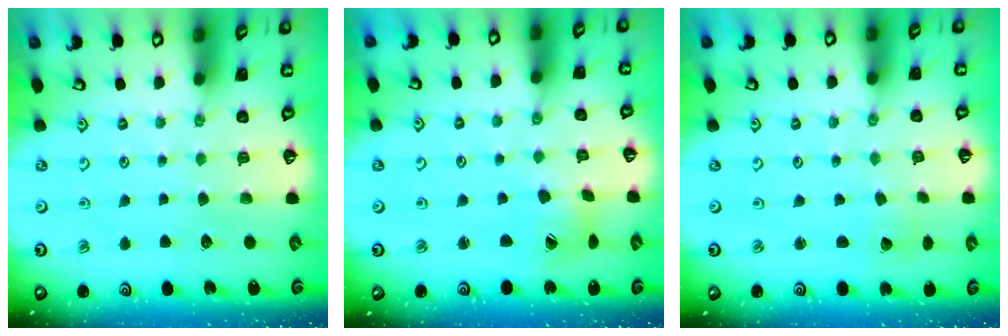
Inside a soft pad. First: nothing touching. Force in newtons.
{"total": 6.4, "press": 6.4, "slide": 0.6}
{"total": 2.0, "press": 2.0, "slide": 0.2}